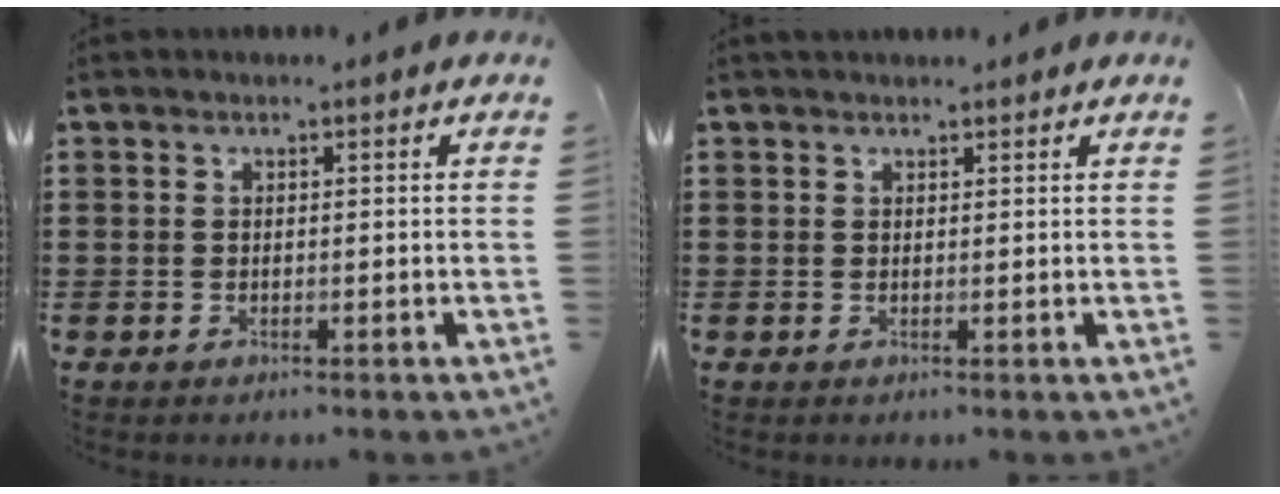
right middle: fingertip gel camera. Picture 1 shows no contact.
{"total": 0.9, "force": [0.9, 0.2, -0.1], "torque": [-0.002, -0.002, 0.018]}